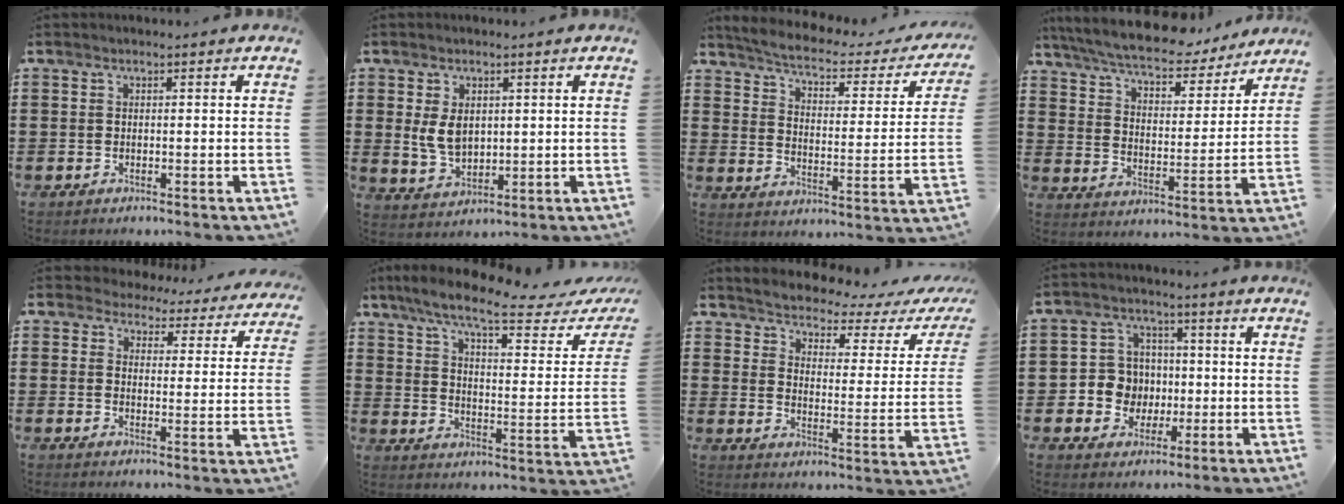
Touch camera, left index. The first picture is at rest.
{"total": 5.0, "force": [1.1, 3.3, 3.5], "torque": [-0.075, 0.002, 0.017]}
{"total": 3.2, "force": [2.8, 0.2, 1.6], "torque": [-0.053, -0.028, 0.037]}
{"total": 7.1, "force": [6.7, 0.9, 2.3], "torque": [-0.075, -0.040, 0.115]}
{"total": 4.1, "force": [4.0, 1.0, 0.3], "torque": [-0.029, -0.026, 0.068]}
{"total": 9.8, "force": [7.4, 0.5, 6.4], "torque": [-0.143, -0.043, 0.119]}
{"total": 2.8, "force": [2.7, 0.2, 0.7], "torque": [-0.035, -0.030, 0.037]}
{"total": 6.5, "force": [-0.4, 6.3, 1.6], "torque": [-0.055, 0.018, -0.002]}